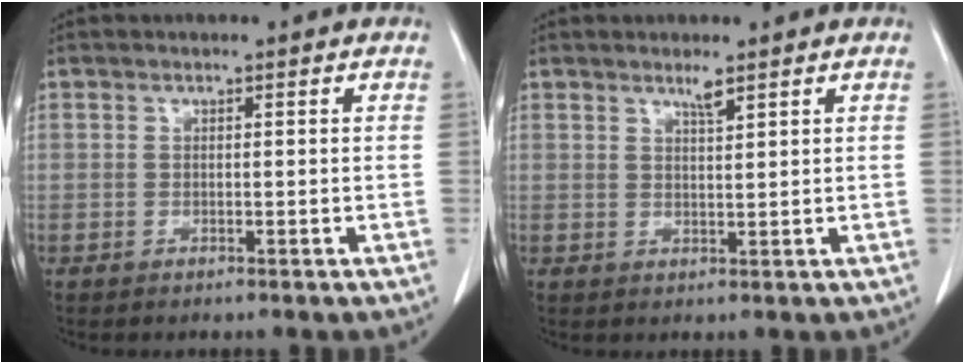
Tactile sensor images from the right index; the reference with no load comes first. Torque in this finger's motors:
{"motor_torque": [0.07, -0.02, 0.01, 0.01]}